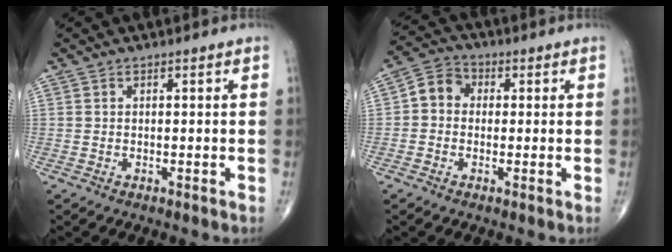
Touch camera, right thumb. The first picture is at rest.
{"total": 5.6, "force": [0.0, 4.8, 2.9], "torque": [-0.033, 0.020, -0.015]}